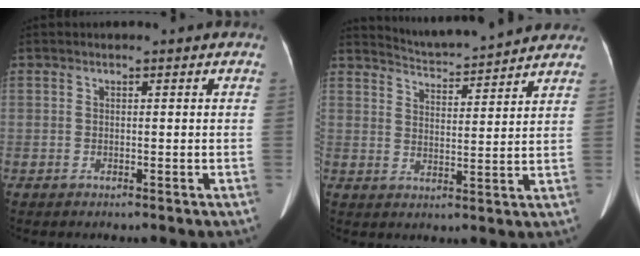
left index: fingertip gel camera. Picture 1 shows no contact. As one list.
[{"total": 11.5, "force": [11.1, 0.7, 2.9], "torque": [-0.053, 0.016, 0.155]}]